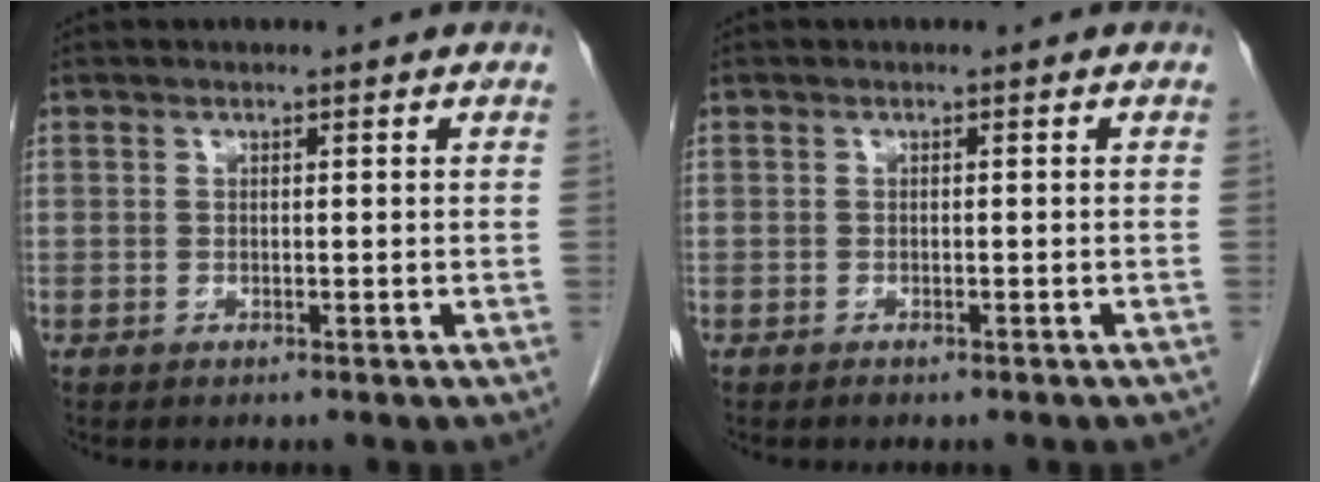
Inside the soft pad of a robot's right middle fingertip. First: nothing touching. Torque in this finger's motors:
{"motor_torque": [-0.13, -0.07, 0.03, 0.00]}